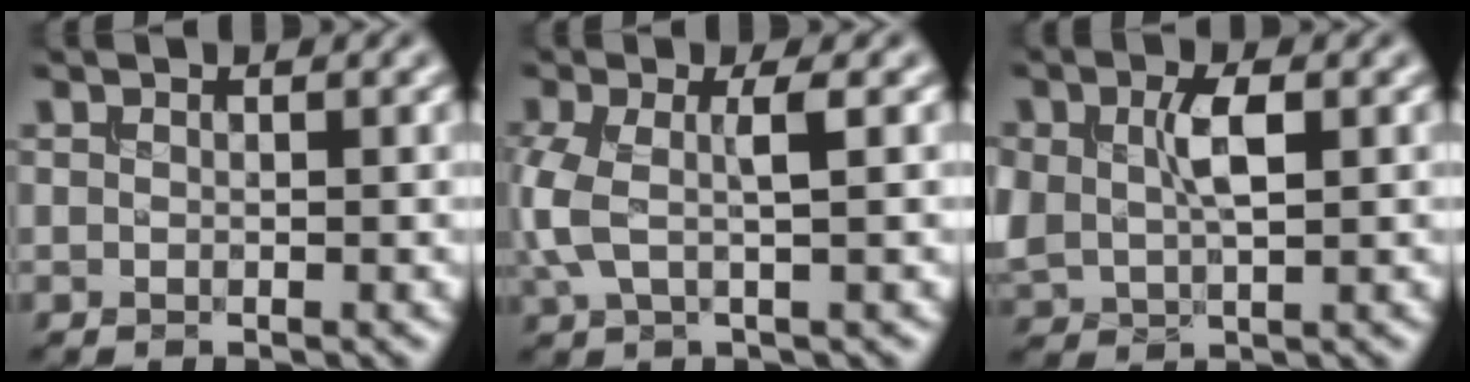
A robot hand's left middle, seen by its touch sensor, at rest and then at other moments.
{"total": 3.8, "force": [0.1, 1.1, 3.6], "torque": [-0.090, 0.000, -0.001]}
{"total": 3.9, "force": [1.0, 2.2, 3.1], "torque": [-0.076, 0.002, 0.022]}